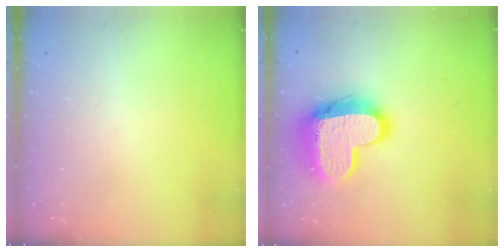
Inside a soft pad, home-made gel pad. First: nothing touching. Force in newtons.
{"total": 16.9, "press": 16.8, "slide": 1.3}